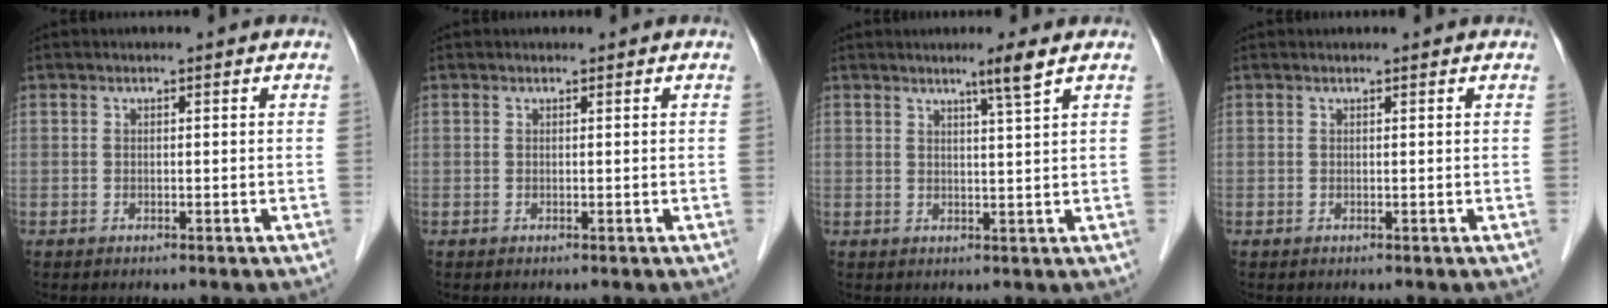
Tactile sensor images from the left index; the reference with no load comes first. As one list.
[{"total": 0.0}, {"total": 2.8, "force": [1.9, -1.2, 1.7], "torque": [-0.039, -0.011, 0.040]}, {"total": 0.9, "force": [0.9, 0.1, 0.1], "torque": [-0.004, 0.010, 0.012]}]